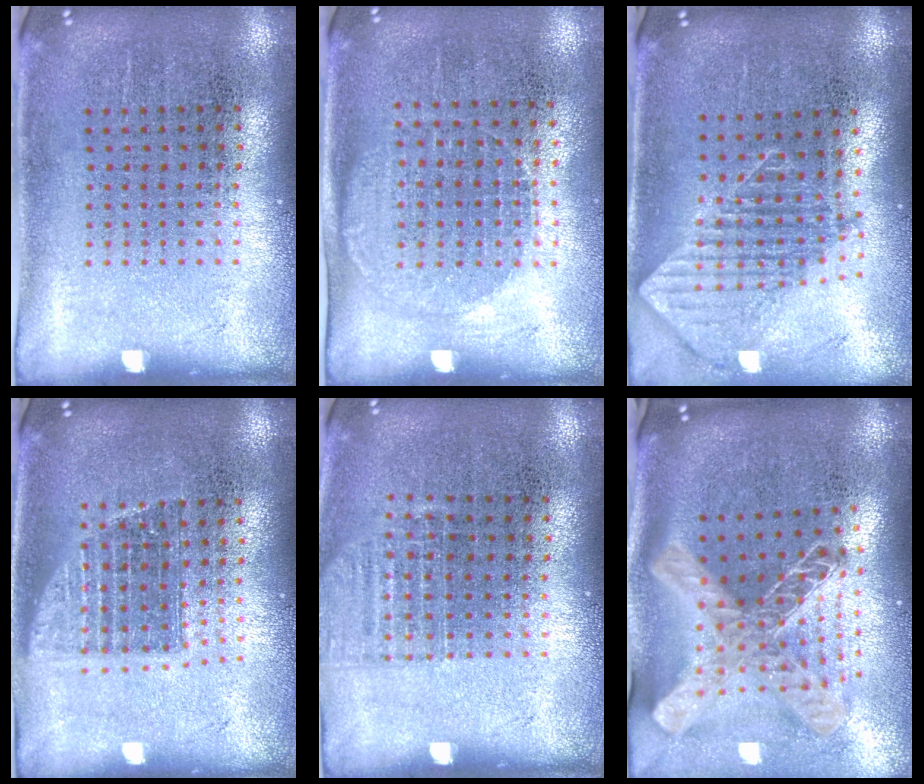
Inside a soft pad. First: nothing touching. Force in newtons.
{"total": 1.2, "press": 1.1, "slide": 0.6}
{"total": 1.9, "press": 1.4, "slide": 1.2}
{"total": 1.2, "press": 1.0, "slide": 0.7}
{"total": 0.9, "press": 0.8, "slide": 0.3}
{"total": 2.7, "press": 1.9, "slide": 1.9}